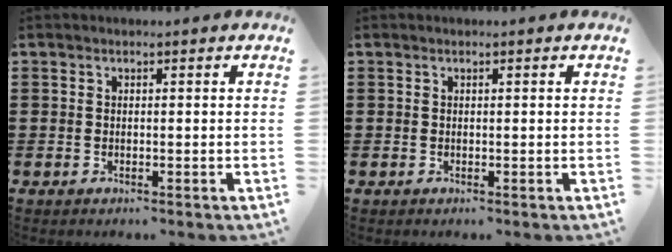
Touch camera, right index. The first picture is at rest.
{"total": 0.0}